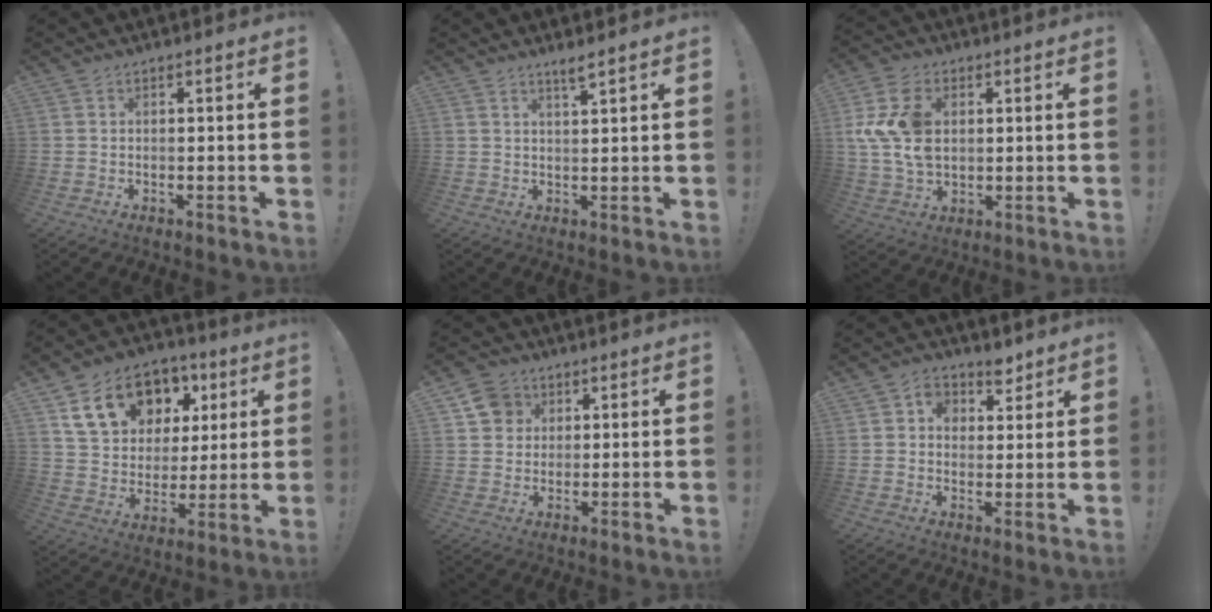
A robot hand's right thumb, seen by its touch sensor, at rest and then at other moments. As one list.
[{"total": 2.7, "force": [2.1, -0.2, 1.7], "torque": [-0.024, -0.013, 0.034]}, {"total": 14.3, "force": [2.8, 10.1, 9.8], "torque": [-0.196, -0.005, 0.053]}, {"total": 18.2, "force": [8.7, 13.2, 8.9], "torque": [-0.139, -0.028, 0.174]}, {"total": 7.9, "force": [3.1, 7.0, 1.8], "torque": [-0.019, -0.014, 0.064]}, {"total": 7.0, "force": [3.5, 5.7, 2.2], "torque": [-0.015, -0.023, 0.065]}]